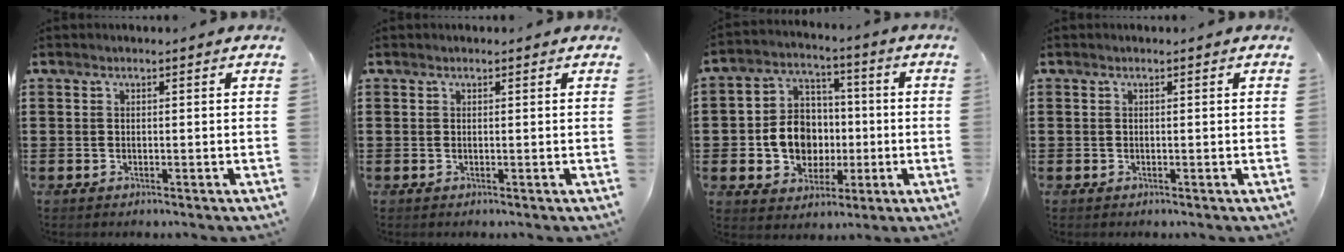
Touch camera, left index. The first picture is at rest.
{"total": 0.0}
{"total": 8.8, "force": [-1.0, 7.9, 3.8], "torque": [-0.096, 0.020, -0.015]}
{"total": 0.0}